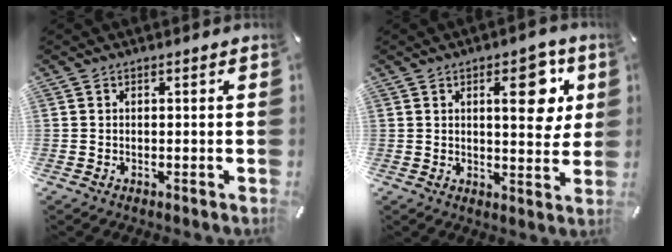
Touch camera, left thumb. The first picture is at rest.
{"total": 11.9, "force": [4.4, 5.1, 9.8], "torque": [-0.122, -0.016, 0.065]}